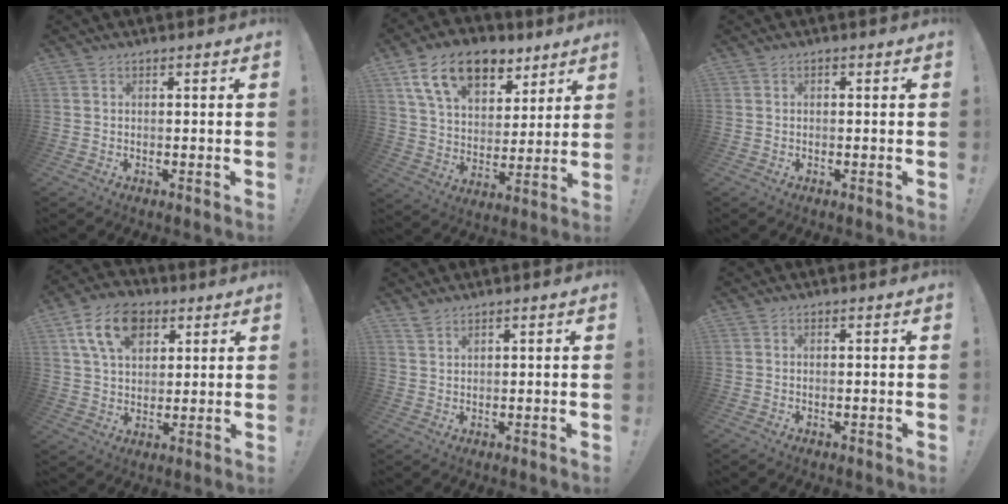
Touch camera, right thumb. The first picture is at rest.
{"total": 17.9, "force": [10.6, 10.7, 9.8], "torque": [-0.168, -0.048, 0.194]}
{"total": 0.6, "force": [-0.5, 0.4, 0.1], "torque": [-0.006, 0.003, -0.009]}
{"total": 14.8, "force": [6.8, 10.0, 8.4], "torque": [-0.130, -0.020, 0.131]}
{"total": 1.9, "force": [1.8, 0.5, 0.6], "torque": [-0.005, -0.013, 0.032]}
{"total": 0.0}